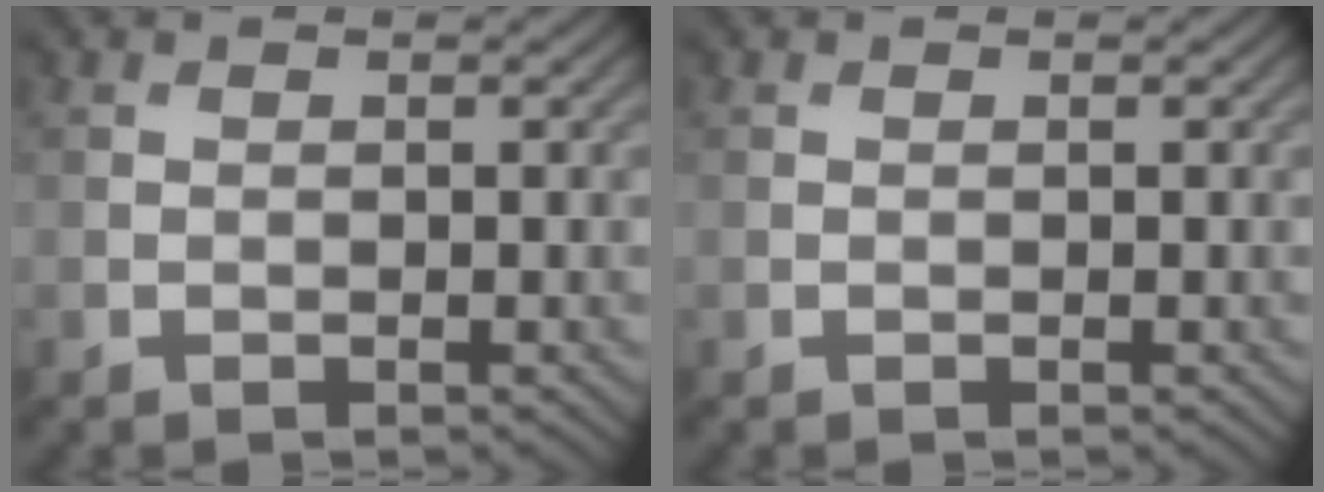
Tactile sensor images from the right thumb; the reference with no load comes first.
{"total": 0.0}